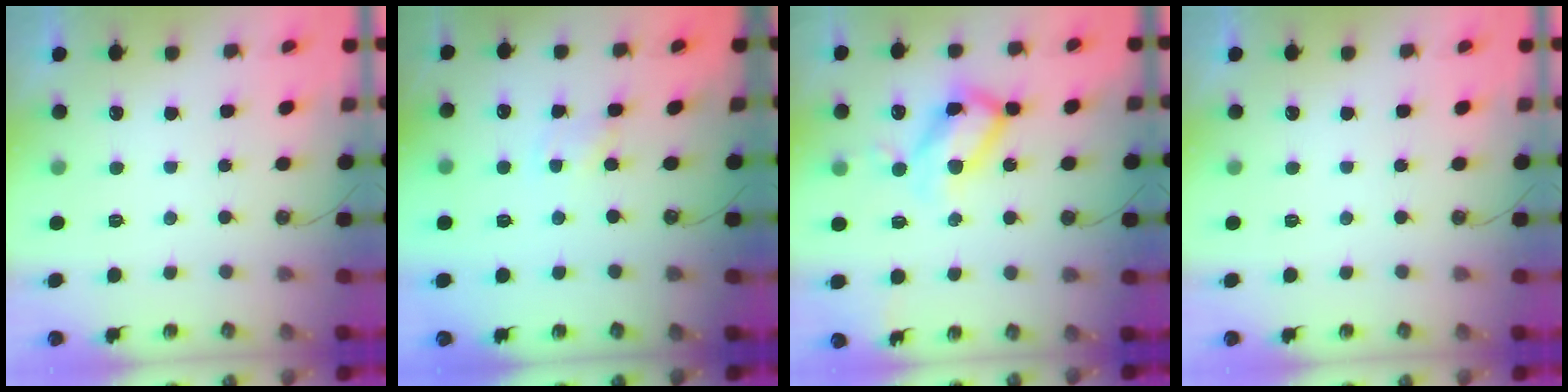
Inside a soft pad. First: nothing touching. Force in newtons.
{"total": 1.1, "press": 1.1, "slide": 0.2}
{"total": 15.2, "press": 15.2, "slide": 1.3}
{"total": 0.0}